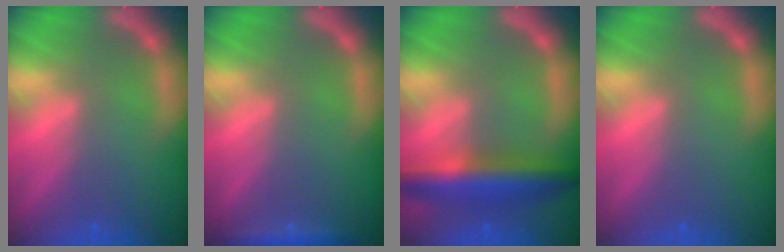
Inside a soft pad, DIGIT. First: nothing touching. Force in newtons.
{"total": 1.9}
{"total": 7.0}
{"total": 0.0}